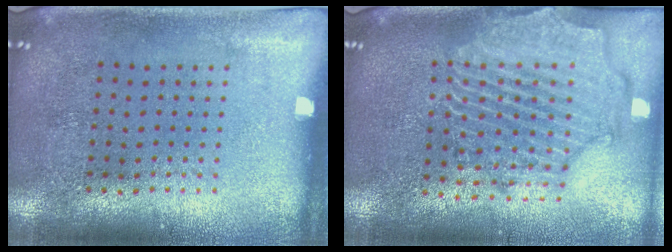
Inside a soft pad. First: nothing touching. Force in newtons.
{"total": 2.5, "press": 2.2, "slide": 1.1}